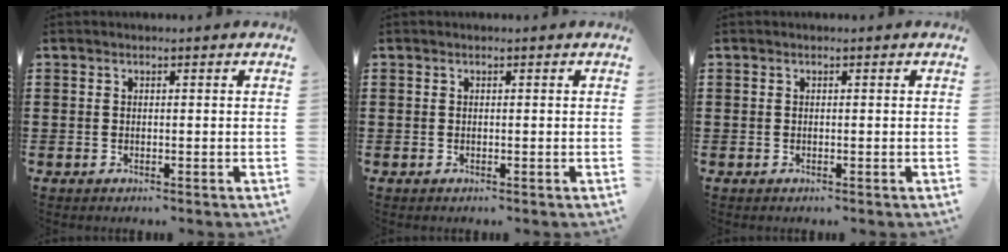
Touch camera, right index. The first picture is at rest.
{"total": 0.0}
{"total": 0.0}